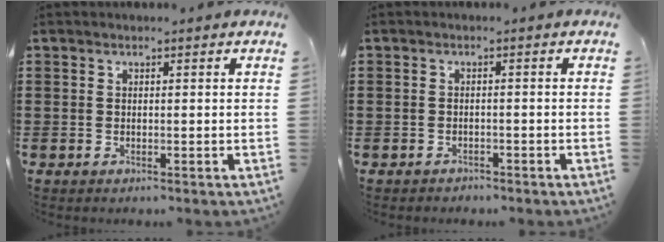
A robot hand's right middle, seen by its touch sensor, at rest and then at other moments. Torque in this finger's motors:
{"motor_torque": [-0.25, 0.10, 0.05, -0.02]}